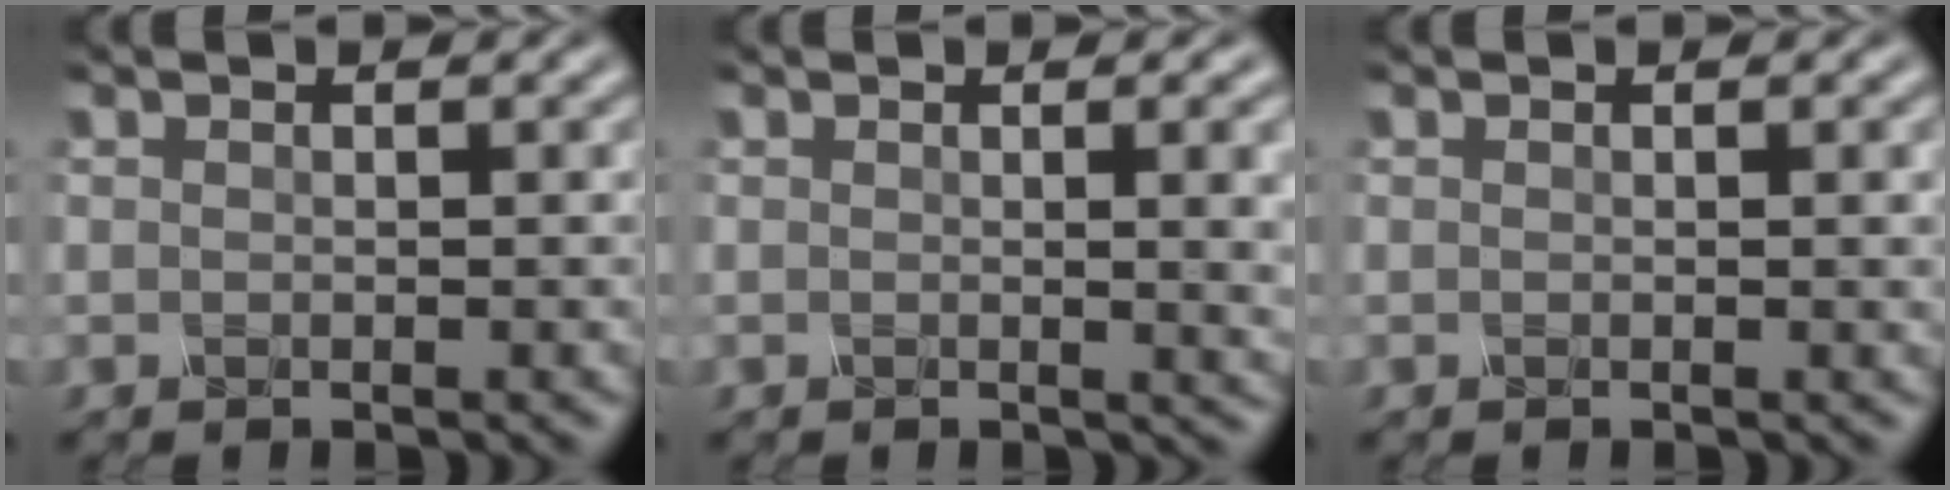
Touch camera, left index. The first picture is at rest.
{"total": 5.5, "force": [0.4, 2.2, 5.0], "torque": [-0.031, 0.006, 0.005]}
{"total": 1.3, "force": [0.1, 0.4, 1.2], "torque": [-0.011, 0.002, -0.002]}